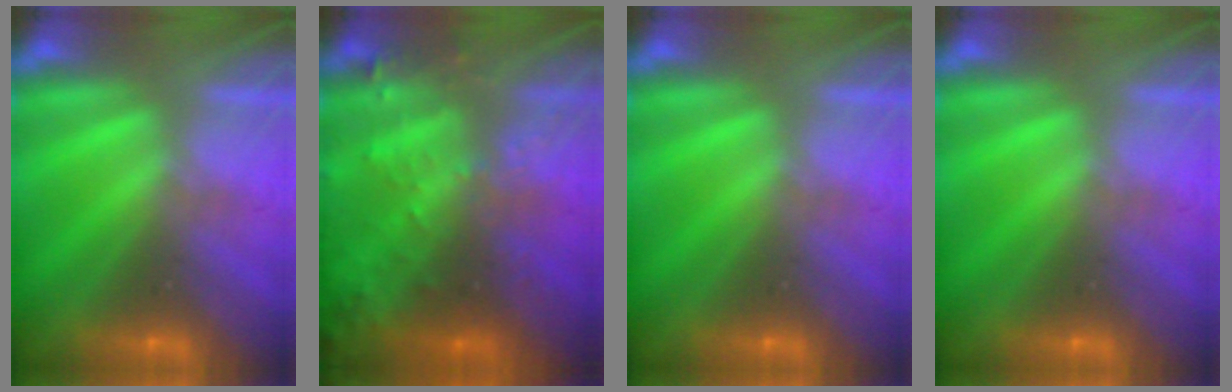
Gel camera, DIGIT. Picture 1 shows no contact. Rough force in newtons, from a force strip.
{"total": 7.9}
{"total": 0.0}
{"total": 0.0}